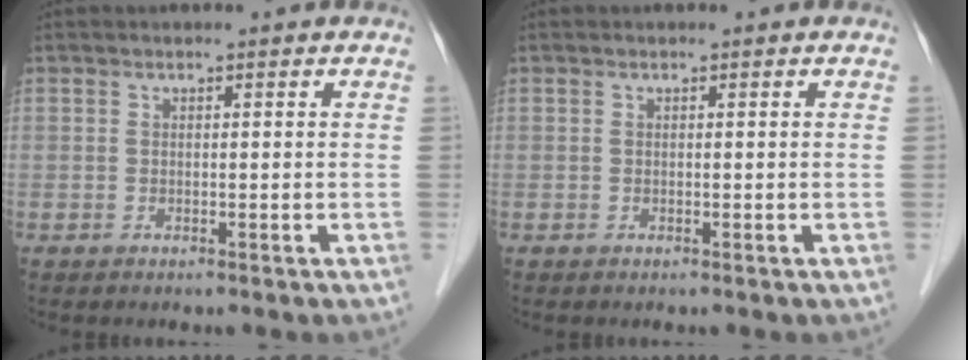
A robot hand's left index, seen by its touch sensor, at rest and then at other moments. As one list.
[{"total": 0.0}]